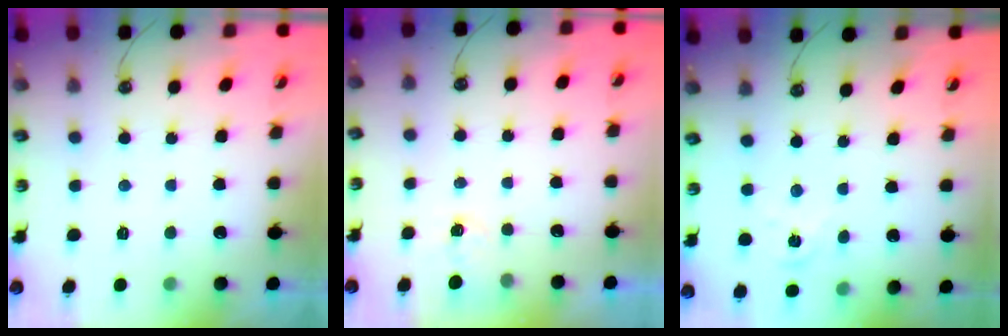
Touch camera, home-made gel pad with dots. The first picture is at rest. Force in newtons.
{"total": 1.8, "press": 1.8, "slide": 0.3}
{"total": 2.1, "press": 2.1, "slide": 0.2}